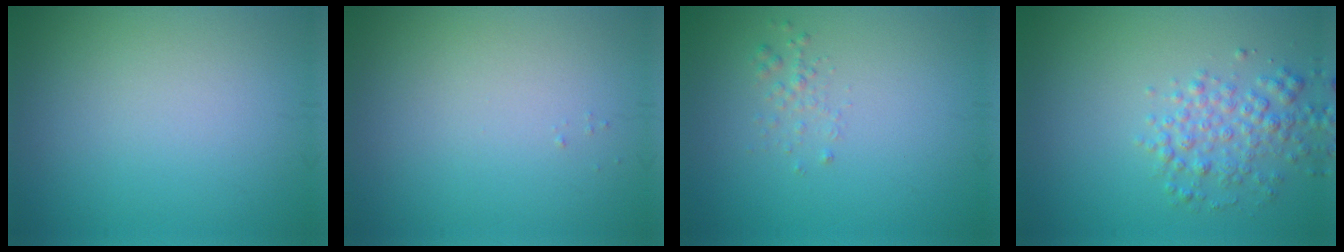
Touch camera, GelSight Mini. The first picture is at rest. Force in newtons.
{"total": 0.0}
{"total": 1.0, "press": 1.0, "slide": 0.1}
{"total": 3.1, "press": 3.1, "slide": 0.1}